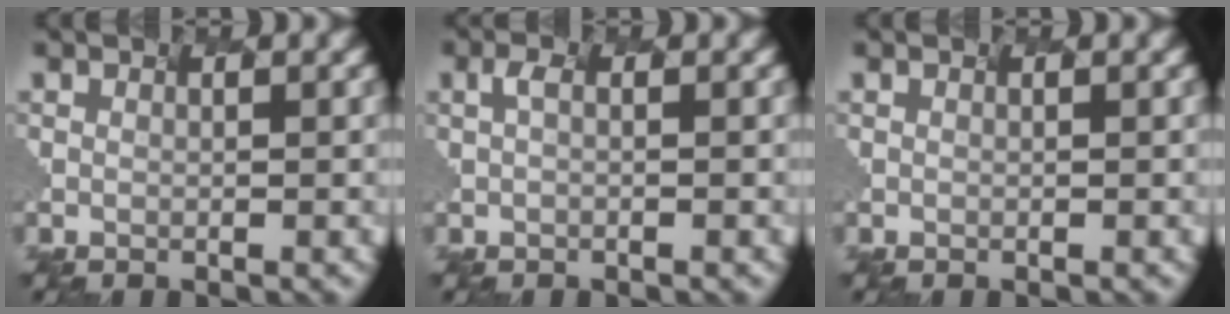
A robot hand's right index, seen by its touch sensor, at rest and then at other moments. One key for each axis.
{"total": 1.1, "fx": -1.0, "fy": -0.5, "fz": 0.1, "tx": -0.015, "ty": 0.002, "tz": 0.011}
{"total": 0.0}